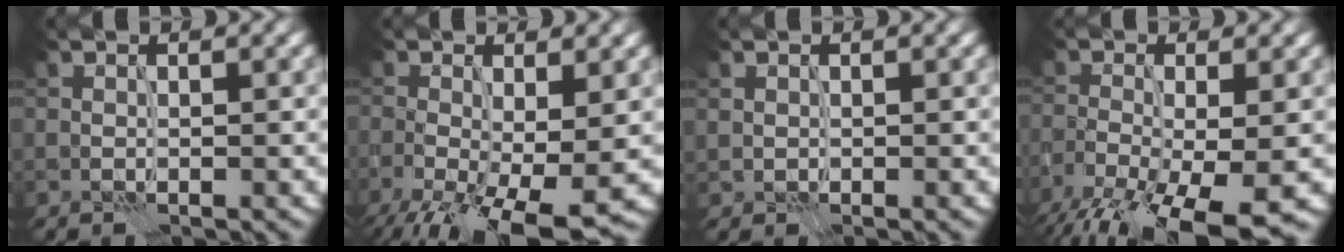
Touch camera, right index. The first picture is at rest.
{"total": 9.9, "force": [-3.9, 4.2, 8.1], "torque": [-0.150, -0.031, -0.057]}
{"total": 0.5, "force": [0.4, 0.3, 0.0], "torque": [-0.002, -0.001, 0.012]}
{"total": 10.3, "force": [-6.2, 3.4, 7.4], "torque": [-0.146, -0.038, -0.110]}